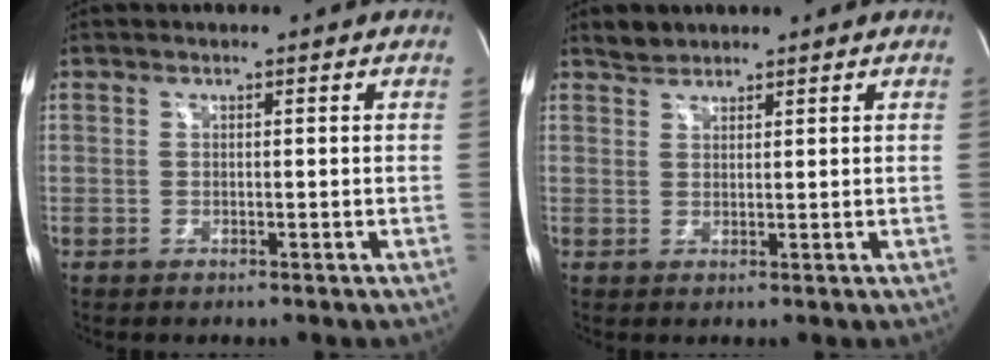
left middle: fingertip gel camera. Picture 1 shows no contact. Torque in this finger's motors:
{"motor_torque": [-0.01, 0.02, -0.06, -0.01]}